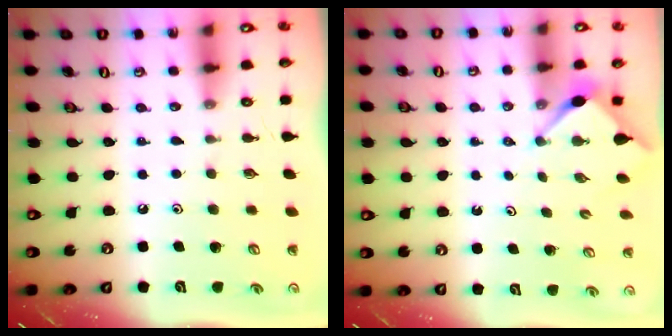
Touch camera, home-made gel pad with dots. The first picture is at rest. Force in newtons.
{"total": 2.7, "press": 2.7, "slide": 0.3}